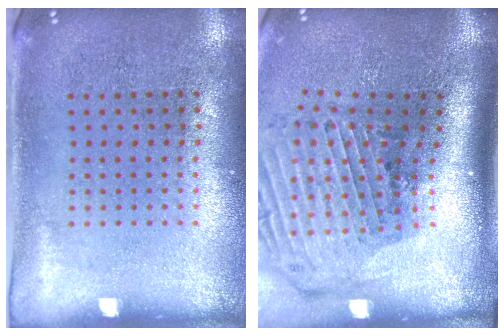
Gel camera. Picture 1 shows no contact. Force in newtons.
{"total": 3.1, "press": 2.2, "slide": 2.2}